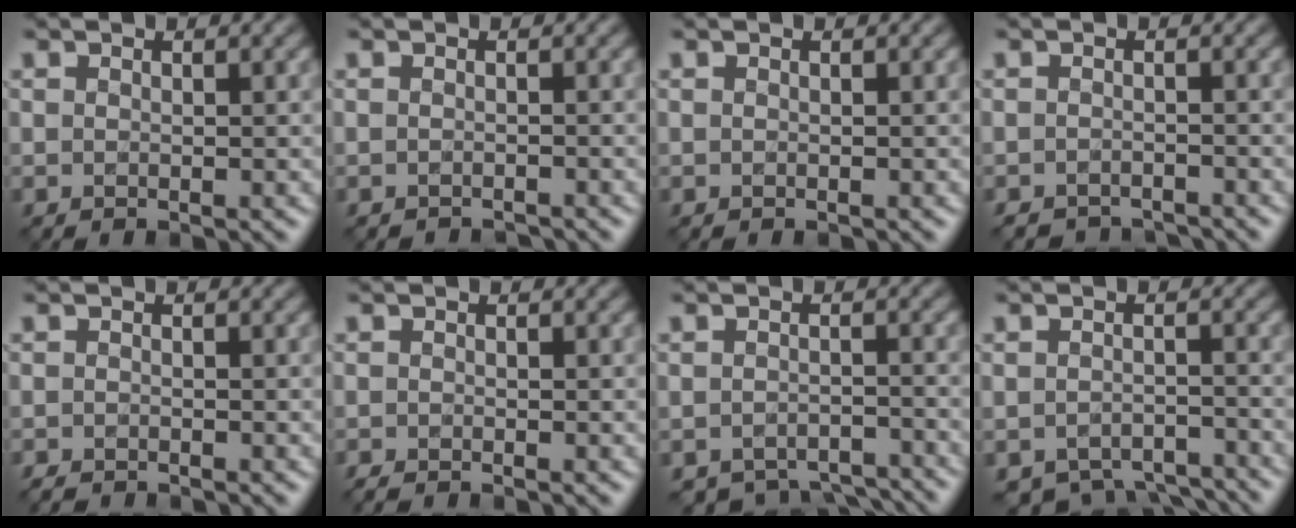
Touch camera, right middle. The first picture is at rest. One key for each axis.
{"total": 2.1, "fx": -2.1, "fy": 0.1, "fz": -0.2, "tx": 0.007, "ty": -0.004, "tz": -0.029}
{"total": 0.5, "fx": -0.5, "fy": 0.0, "fz": -0.3, "tx": 0.006, "ty": -0.001, "tz": -0.009}
{"total": 3.4, "fx": -3.3, "fy": 0.7, "fz": 0.0, "tx": 0.001, "ty": -0.003, "tz": -0.050}
{"total": 1.7, "fx": -1.7, "fy": 0.2, "fz": 0.0, "tx": 0.002, "ty": -0.006, "tz": -0.031}
{"total": 1.1, "fx": -1.1, "fy": 0.1, "fz": 0.0, "tx": 0.000, "ty": -0.005, "tz": -0.023}
{"total": 4.8, "fx": -4.6, "fy": 1.3, "fz": 0.5, "tx": -0.006, "ty": -0.007, "tz": -0.058}
{"total": 5.1, "fx": -4.7, "fy": 1.7, "fz": 1.0, "tx": -0.013, "ty": -0.010, "tz": -0.064}